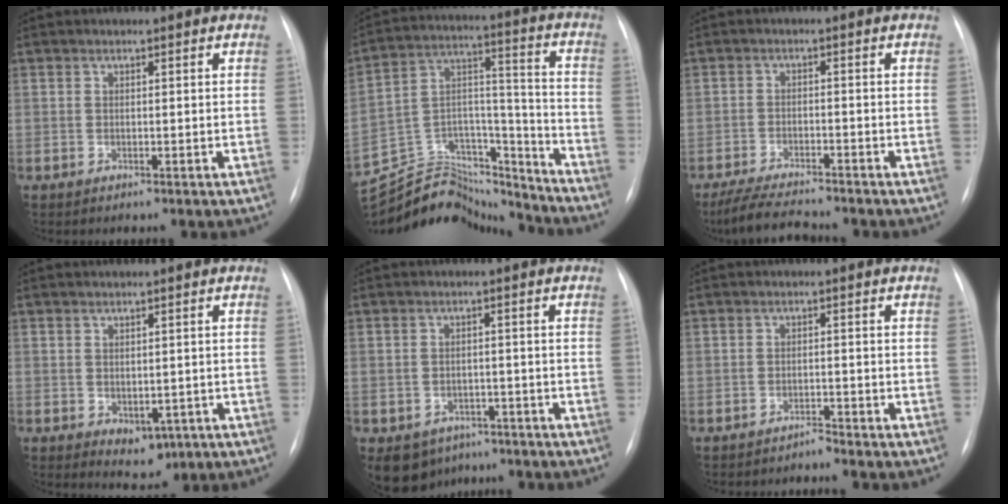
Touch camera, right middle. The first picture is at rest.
{"total": 22.9, "force": [-21.7, 5.6, 4.6], "torque": [-0.114, 0.046, -0.341]}
{"total": 7.6, "force": [-6.9, 0.8, 3.2], "torque": [-0.061, -0.022, -0.117]}
{"total": 4.0, "force": [-1.1, 2.7, 2.8], "torque": [-0.032, -0.004, 0.001]}
{"total": 6.9, "force": [-4.5, 5.1, 1.3], "torque": [-0.020, 0.011, -0.057]}
{"total": 1.4, "force": [-1.3, -0.3, -0.4], "torque": [0.014, -0.007, -0.017]}